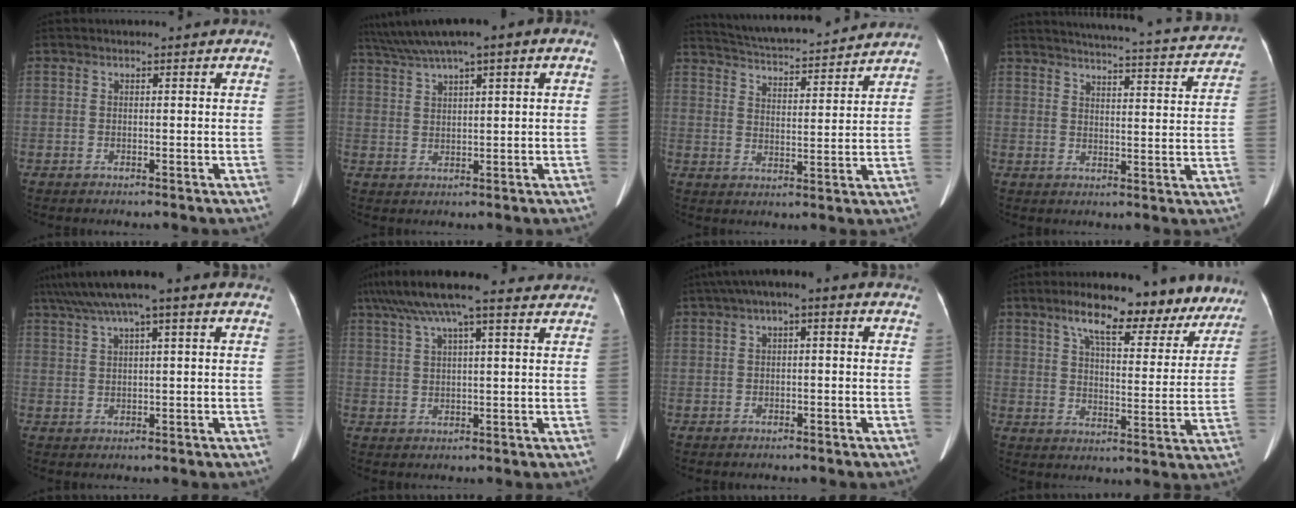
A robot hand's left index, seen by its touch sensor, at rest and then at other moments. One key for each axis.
{"total": 9.5, "fx": 6.1, "fy": 1.1, "fz": 7.2, "tx": -0.132, "ty": 0.046, "tz": 0.104}
{"total": 17.1, "fx": 15.9, "fy": 1.8, "fz": 6.0, "tx": -0.104, "ty": 0.023, "tz": 0.233}
{"total": 22.5, "fx": 21.2, "fy": 2.1, "fz": 7.3, "tx": -0.105, "ty": -0.032, "tz": 0.254}
{"total": 10.6, "fx": 6.1, "fy": 1.5, "fz": 8.5, "tx": -0.152, "ty": 0.047, "tz": 0.098}
{"total": 14.1, "fx": 10.3, "fy": 2.7, "fz": 9.3, "tx": -0.174, "ty": 0.054, "tz": 0.159}
{"total": 5.1, "fx": 1.3, "fy": 1.8, "fz": 4.6, "tx": -0.079, "ty": 0.037, "tz": 0.015}
{"total": 16.6, "fx": 12.6, "fy": 5.1, "fz": 9.5, "tx": -0.115, "ty": 0.016, "tz": 0.172}